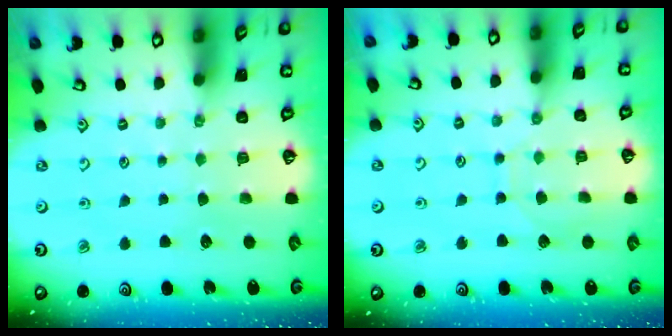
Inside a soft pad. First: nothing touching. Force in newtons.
{"total": 5.6, "press": 5.5, "slide": 0.5}